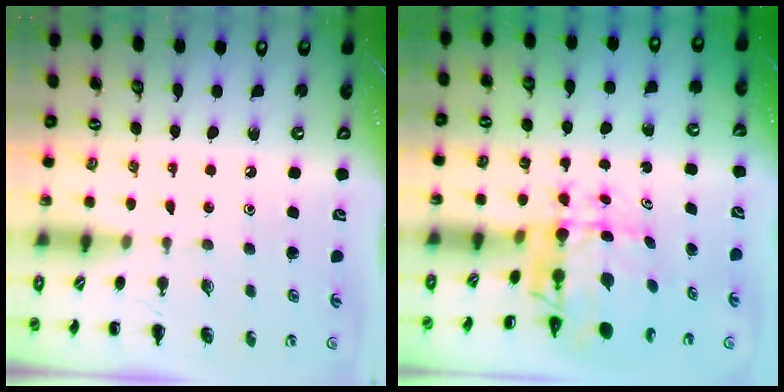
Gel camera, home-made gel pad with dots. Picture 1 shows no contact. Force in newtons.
{"total": 6.5, "press": 5.9, "slide": 2.6}